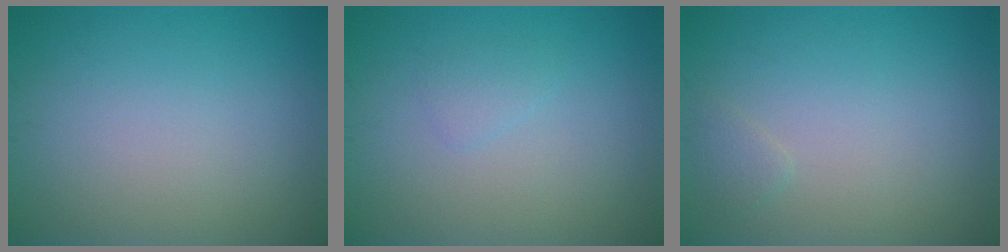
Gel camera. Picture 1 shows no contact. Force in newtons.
{"total": 0.9, "press": 0.9, "slide": 0.1}
{"total": 0.8, "press": 0.8, "slide": 0.1}